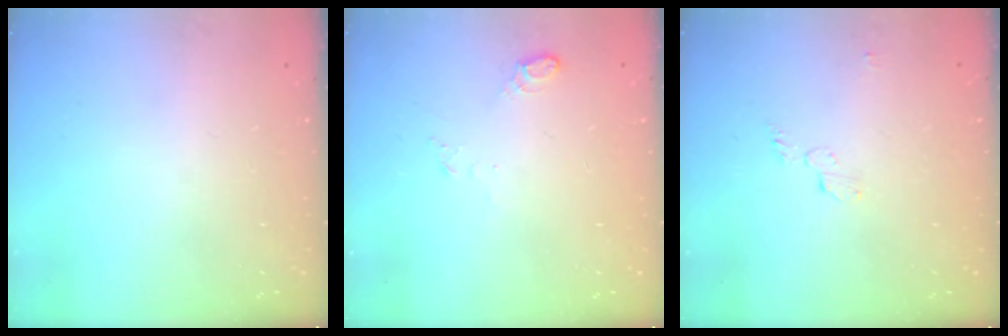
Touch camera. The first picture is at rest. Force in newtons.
{"total": 5.2, "press": 5.2, "slide": 0.8}
{"total": 3.9, "press": 3.9, "slide": 0.4}